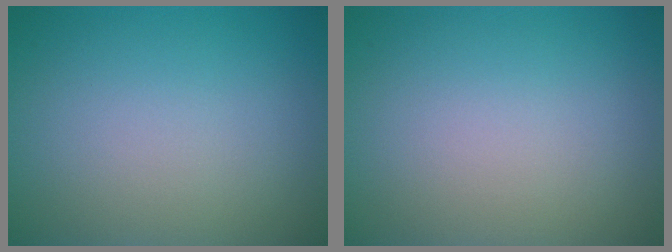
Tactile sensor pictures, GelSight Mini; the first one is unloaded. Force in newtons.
{"total": 0.0}